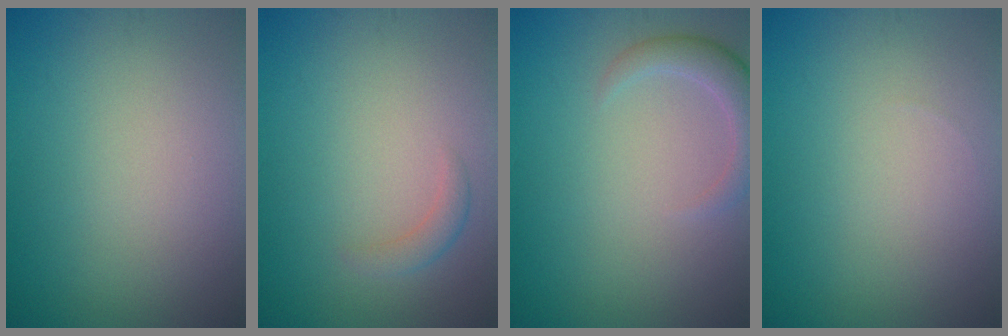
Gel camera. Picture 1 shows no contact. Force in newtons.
{"total": 1.4, "press": 1.4, "slide": 0.0}
{"total": 2.9, "press": 2.8, "slide": 0.3}
{"total": 0.0}